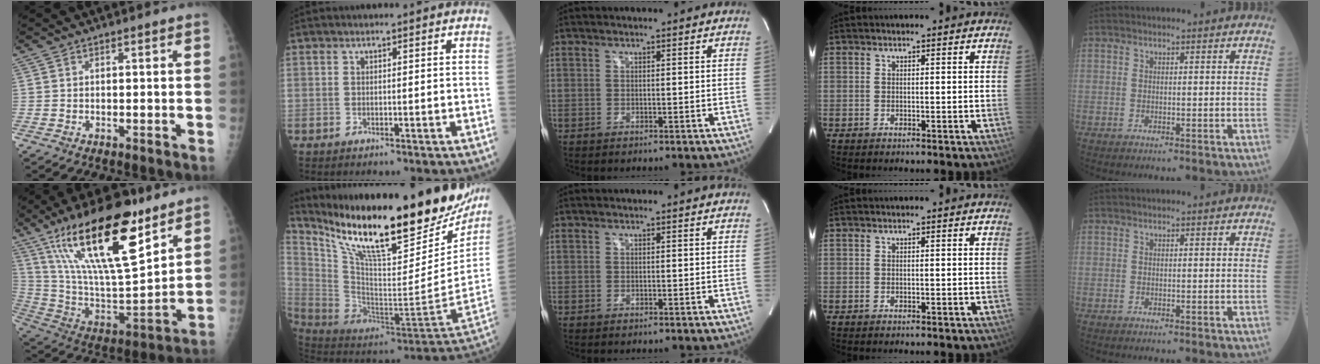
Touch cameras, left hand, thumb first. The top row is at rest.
{"thumb": {"total": 27.0, "force": [16.1, 8.6, 19.9], "torque": [-0.334, -0.057, 0.286]}, "index": {"total": 32.2, "force": [24.3, 7.1, 20.0], "torque": [-0.339, -0.039, 0.367]}}